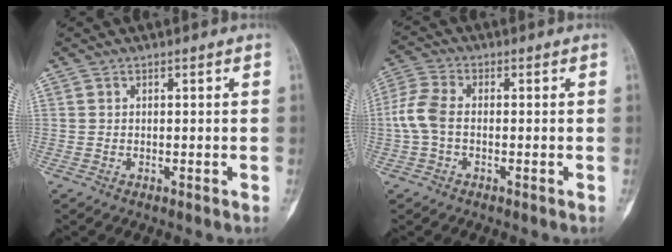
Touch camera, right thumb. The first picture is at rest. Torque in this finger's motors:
{"motor_torque": [0.02, -0.01, 0.44, -0.41, 0.09]}